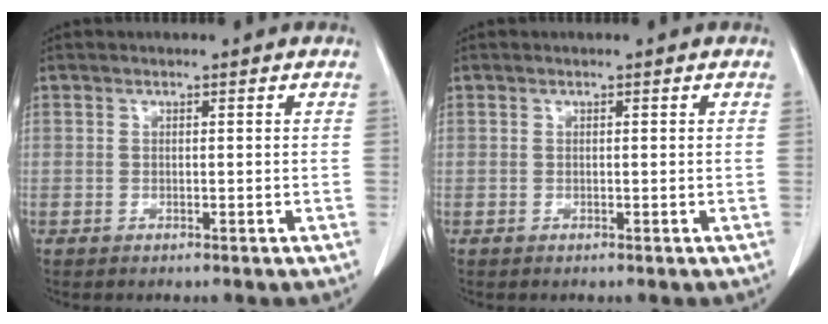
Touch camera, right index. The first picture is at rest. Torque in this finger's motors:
{"motor_torque": [0.07, -0.02, 0.01, 0.01]}